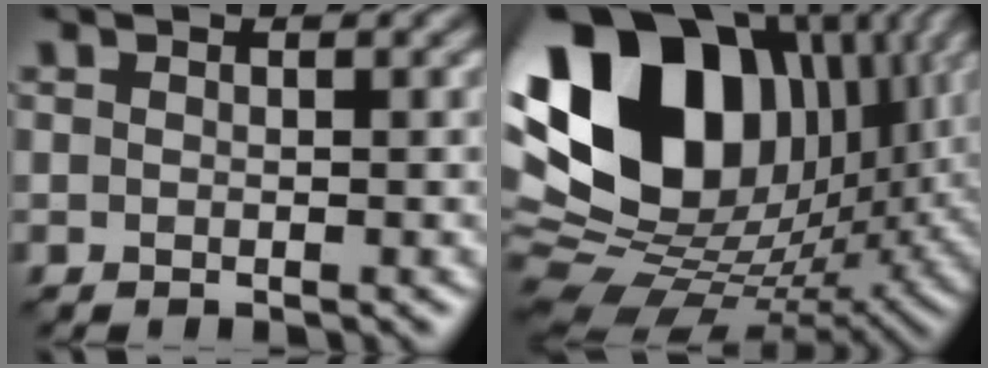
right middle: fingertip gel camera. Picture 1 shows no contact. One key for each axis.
{"total": 18.5, "fx": 5.2, "fy": 12.9, "fz": 12.2, "tx": -0.266, "ty": 0.012, "tz": 0.085}